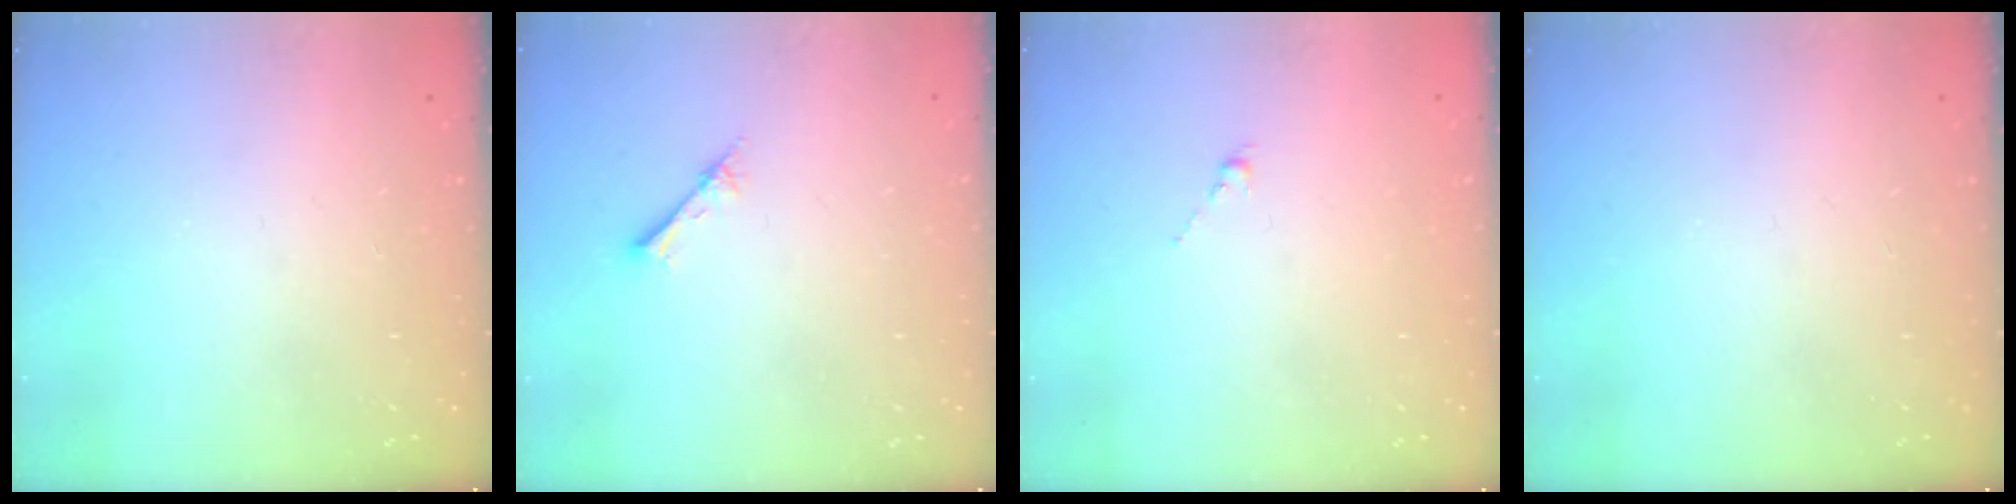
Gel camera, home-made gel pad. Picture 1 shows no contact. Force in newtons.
{"total": 2.7, "press": 2.6, "slide": 0.3}
{"total": 0.0}
{"total": 0.0}